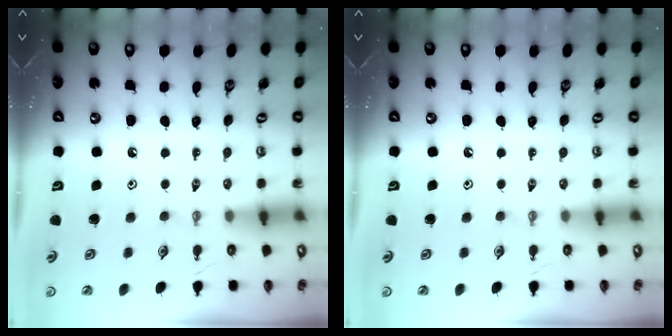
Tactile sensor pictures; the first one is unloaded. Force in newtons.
{"total": 0.0}